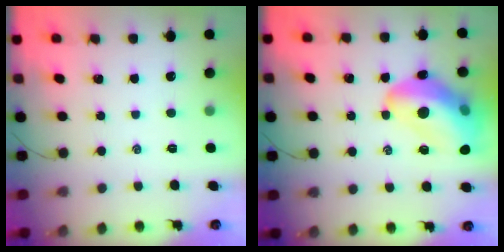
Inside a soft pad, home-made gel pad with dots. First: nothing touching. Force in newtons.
{"total": 18.8, "press": 18.4, "slide": 4.1}